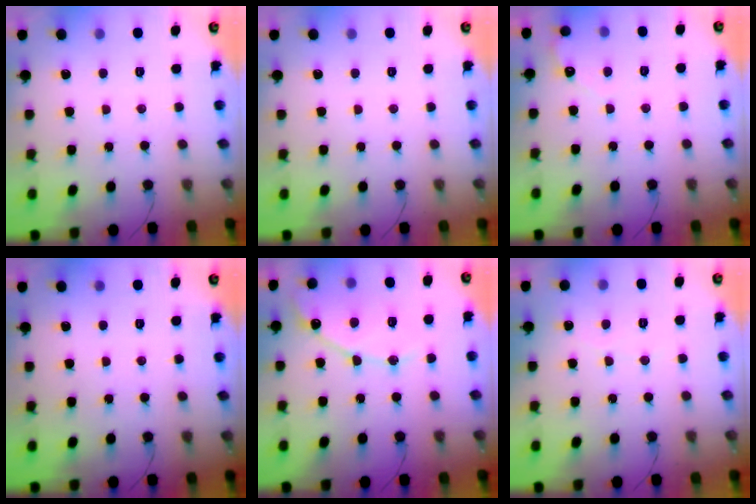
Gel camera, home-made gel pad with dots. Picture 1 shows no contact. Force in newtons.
{"total": 0.0}
{"total": 2.2, "press": 2.2, "slide": 0.1}
{"total": 0.0}
{"total": 12.5, "press": 12.5, "slide": 1.0}
{"total": 2.6, "press": 2.6, "slide": 0.2}